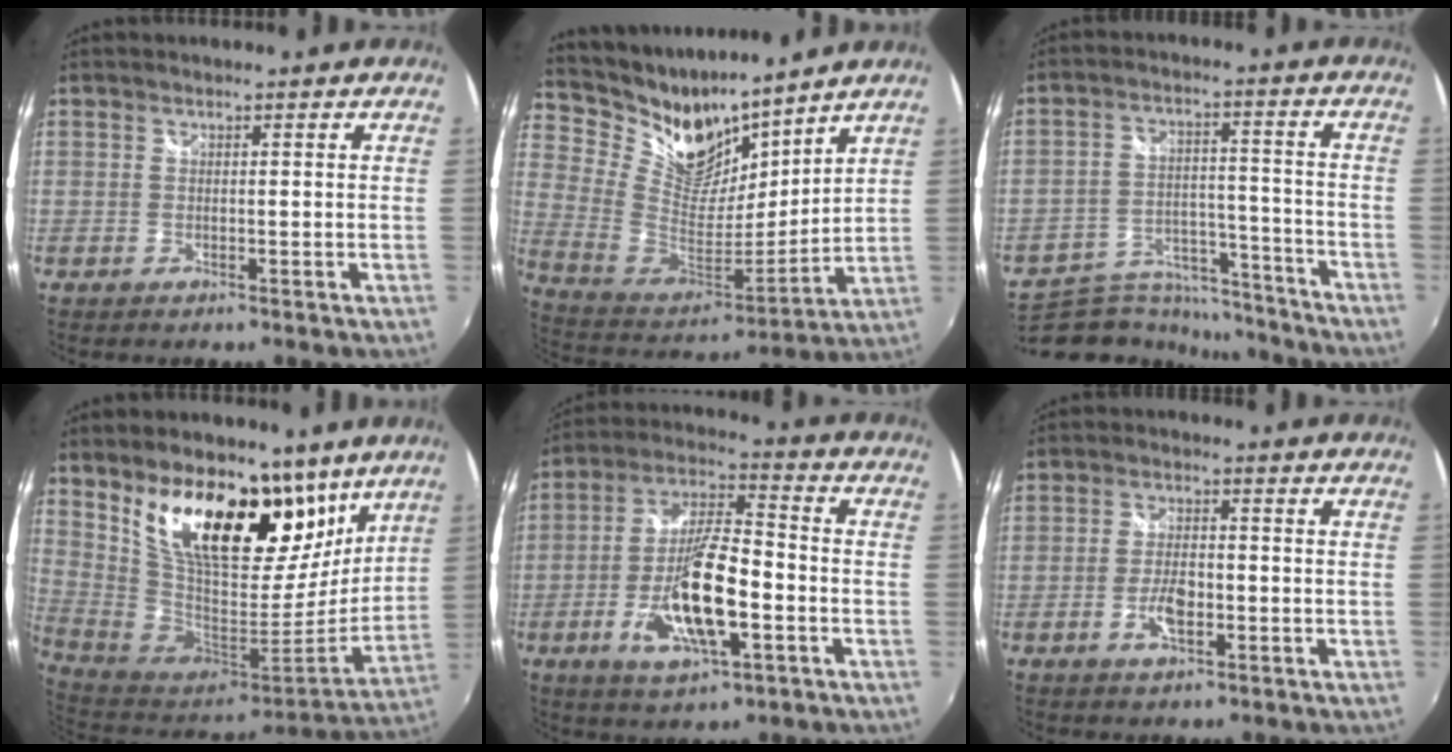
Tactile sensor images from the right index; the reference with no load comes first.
{"total": 17.5, "force": [14.3, 7.8, 6.4], "torque": [-0.159, -0.014, 0.274]}
{"total": 16.0, "force": [-14.2, 6.1, 4.1], "torque": [-0.089, 0.021, -0.205]}
{"total": 24.5, "force": [12.9, 12.0, 17.0], "torque": [-0.300, 0.005, 0.232]}
{"total": 15.2, "force": [-4.9, 4.7, 13.6], "torque": [-0.274, -0.004, -0.088]}
{"total": 5.0, "force": [-1.8, 2.4, 4.0], "torque": [-0.083, 0.000, -0.032]}